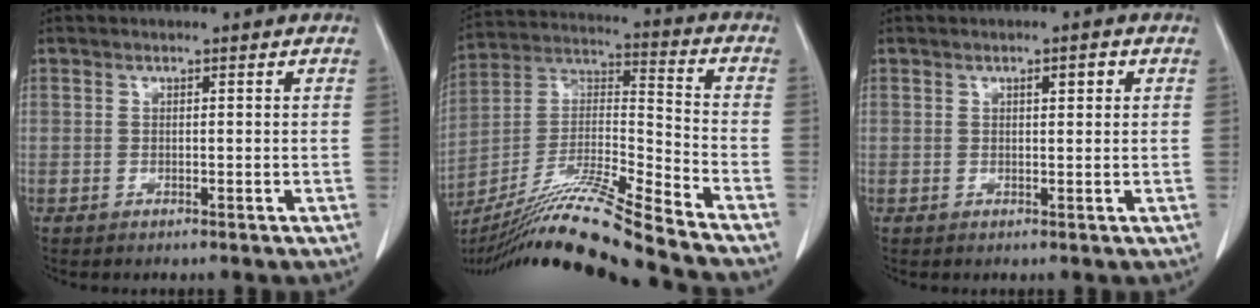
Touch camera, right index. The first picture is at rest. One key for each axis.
{"total": 19.7, "fx": -17.1, "fy": -2.2, "fz": 9.5, "tx": -0.198, "ty": -0.012, "tz": -0.309}
{"total": 1.7, "fx": 0.7, "fy": 0.4, "fz": 1.5, "tx": -0.024, "ty": 0.002, "tz": 0.010}